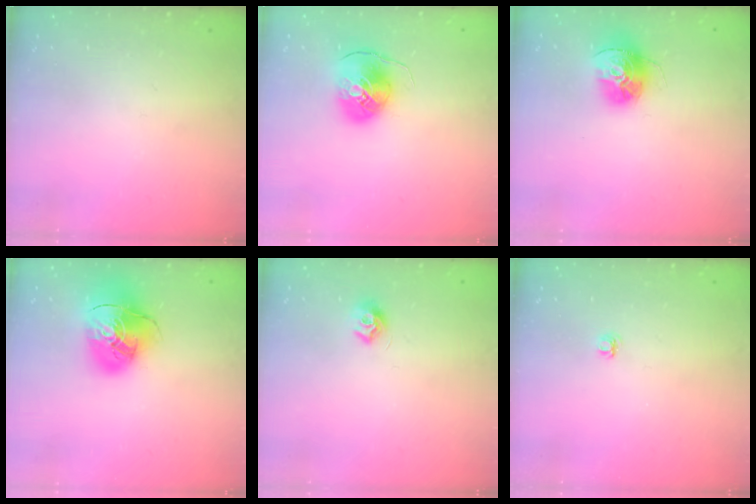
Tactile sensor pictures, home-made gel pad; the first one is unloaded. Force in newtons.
{"total": 9.0, "press": 8.8, "slide": 1.5}
{"total": 14.6, "press": 14.6, "slide": 1.5}
{"total": 17.3, "press": 17.2, "slide": 2.0}
{"total": 6.7, "press": 6.6, "slide": 0.6}
{"total": 4.1, "press": 4.1, "slide": 0.5}